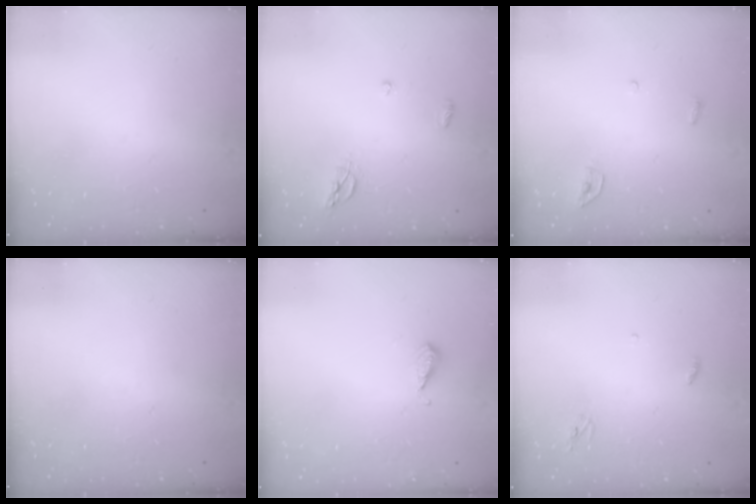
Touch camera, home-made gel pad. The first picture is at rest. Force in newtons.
{"total": 6.5, "press": 6.5, "slide": 0.1}
{"total": 3.4, "press": 3.4, "slide": 0.3}
{"total": 0.0}
{"total": 6.2, "press": 6.2, "slide": 0.8}
{"total": 3.0, "press": 2.9, "slide": 0.2}